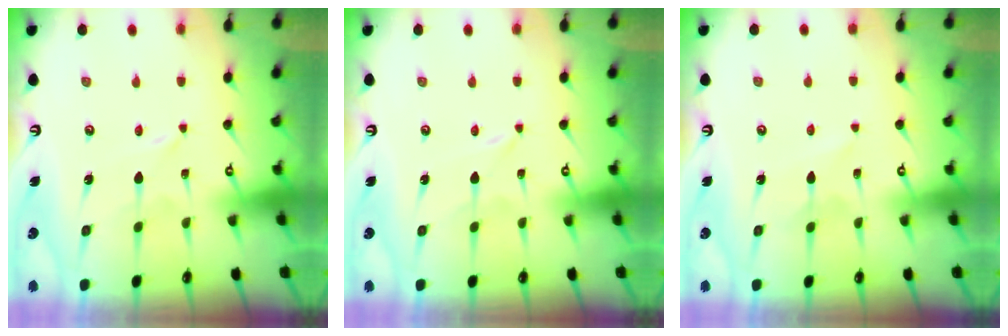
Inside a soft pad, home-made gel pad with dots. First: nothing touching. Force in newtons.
{"total": 0.0}
{"total": 2.3, "press": 2.3, "slide": 0.2}